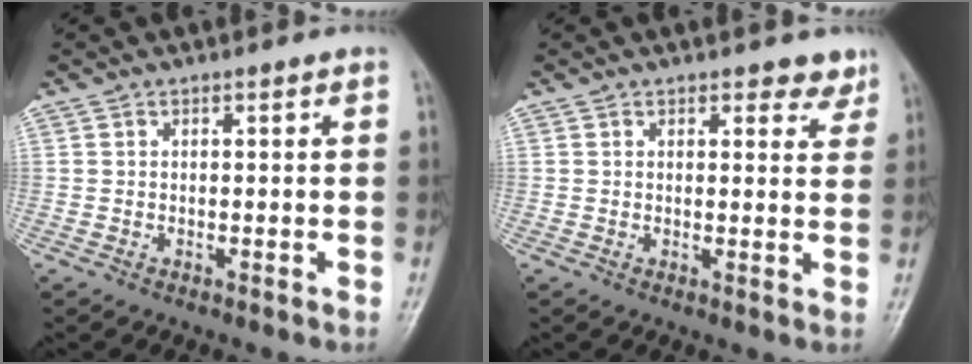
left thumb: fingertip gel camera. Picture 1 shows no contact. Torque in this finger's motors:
{"motor_torque": [0.04, 0.10, -0.08, -0.04, 0.04]}